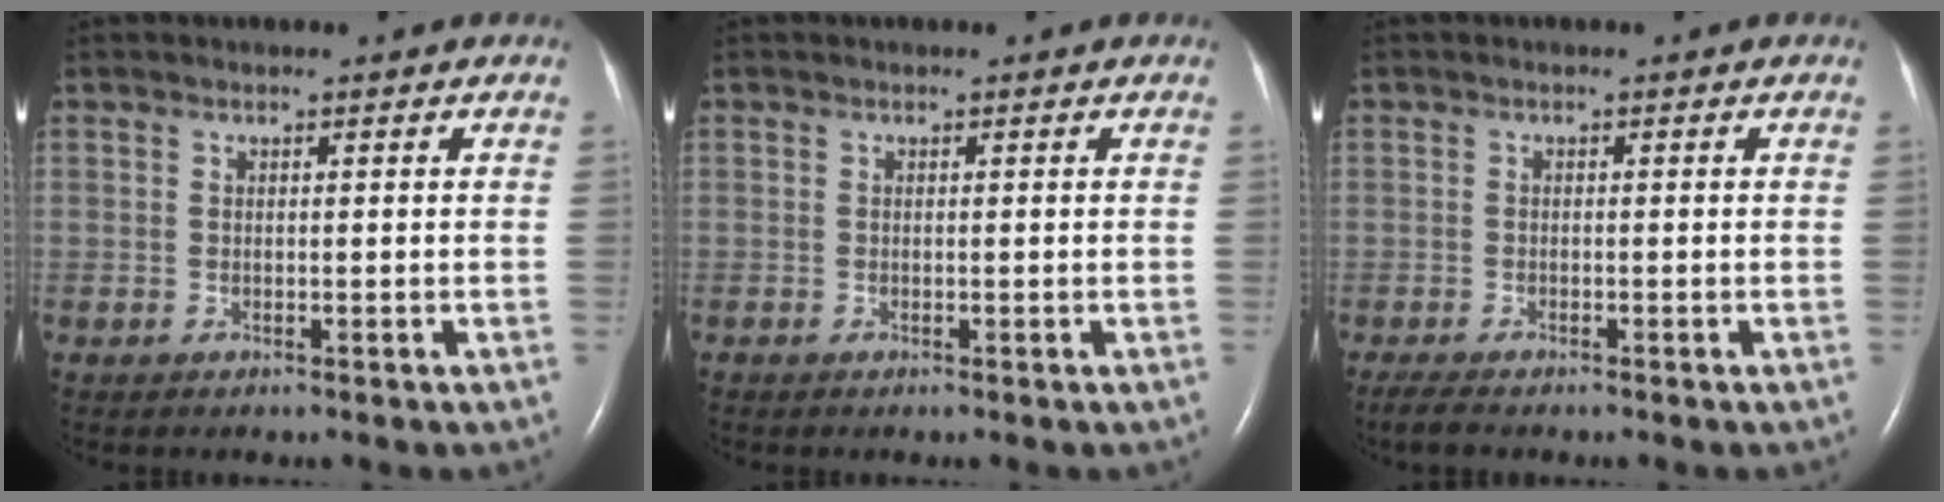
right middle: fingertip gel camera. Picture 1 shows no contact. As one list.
[{"total": 0.0}, {"total": 2.9, "force": [-2.4, 0.6, 1.6], "torque": [-0.038, -0.010, -0.037]}]